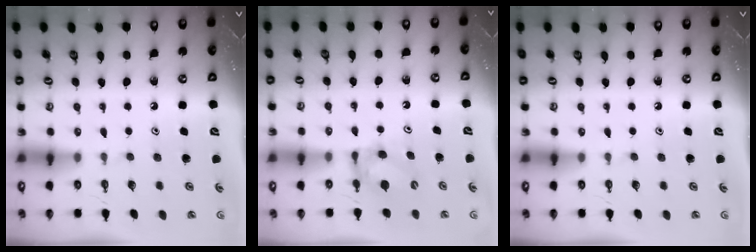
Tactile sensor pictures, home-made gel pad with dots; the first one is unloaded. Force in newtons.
{"total": 7.1, "press": 7.1, "slide": 0.1}
{"total": 0.0}